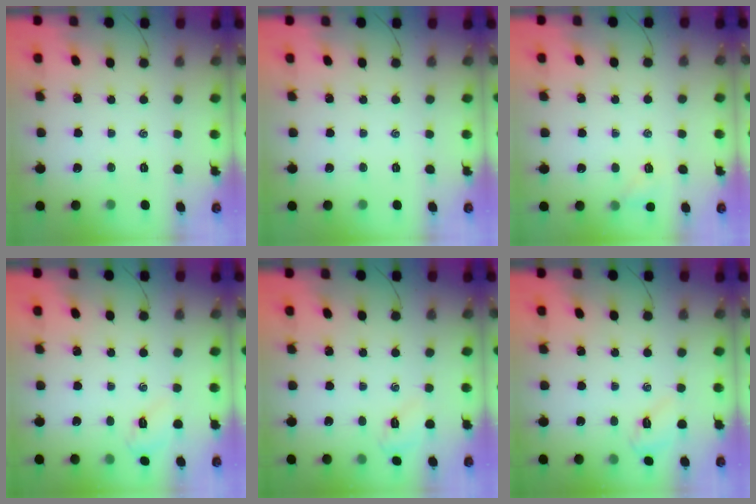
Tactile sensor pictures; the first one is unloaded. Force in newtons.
{"total": 0.0}
{"total": 4.8, "press": 4.7, "slide": 1.0}
{"total": 3.6, "press": 3.5, "slide": 0.9}
{"total": 3.6, "press": 3.5, "slide": 1.0}
{"total": 4.8, "press": 4.6, "slide": 1.2}